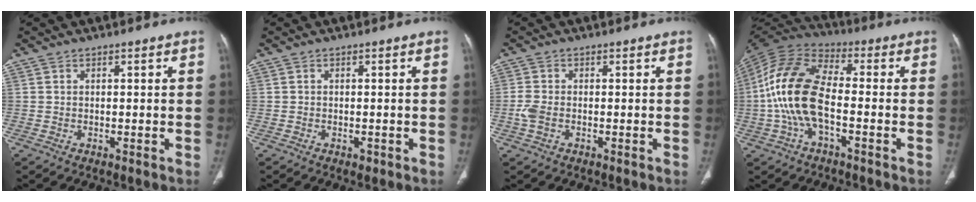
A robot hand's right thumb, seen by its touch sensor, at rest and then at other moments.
{"total": 0.9, "force": [-0.4, 0.6, 0.5], "torque": [-0.007, -0.001, -0.004]}
{"total": 2.9, "force": [-0.8, 1.7, 2.2], "torque": [-0.063, 0.003, -0.018]}
{"total": 15.3, "force": [-2.4, 7.3, 13.2], "torque": [-0.279, 0.034, -0.054]}